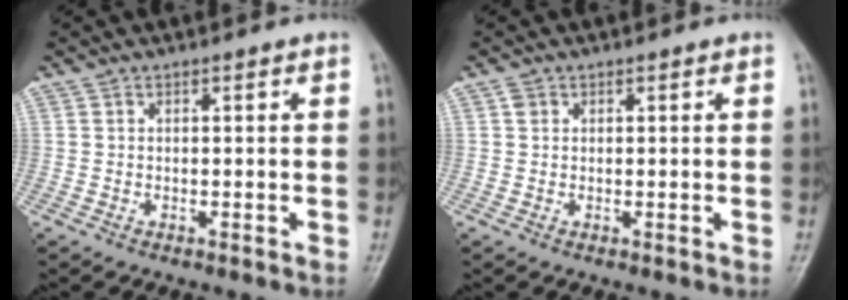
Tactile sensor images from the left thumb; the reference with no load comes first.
{"total": 1.1, "force": [0.4, 0.9, 0.4], "torque": [-0.003, 0.001, 0.005]}